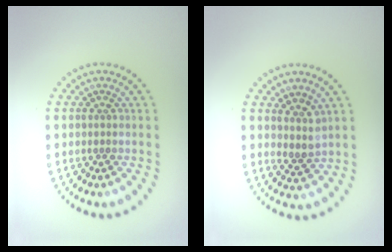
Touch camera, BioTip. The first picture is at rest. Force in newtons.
{"total": 1.8, "press": 1.4, "slide": 1.2}